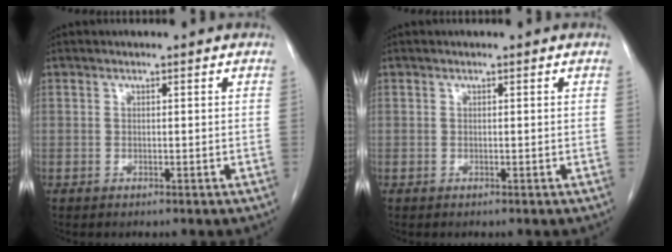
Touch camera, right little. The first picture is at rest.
{"total": 0.0}